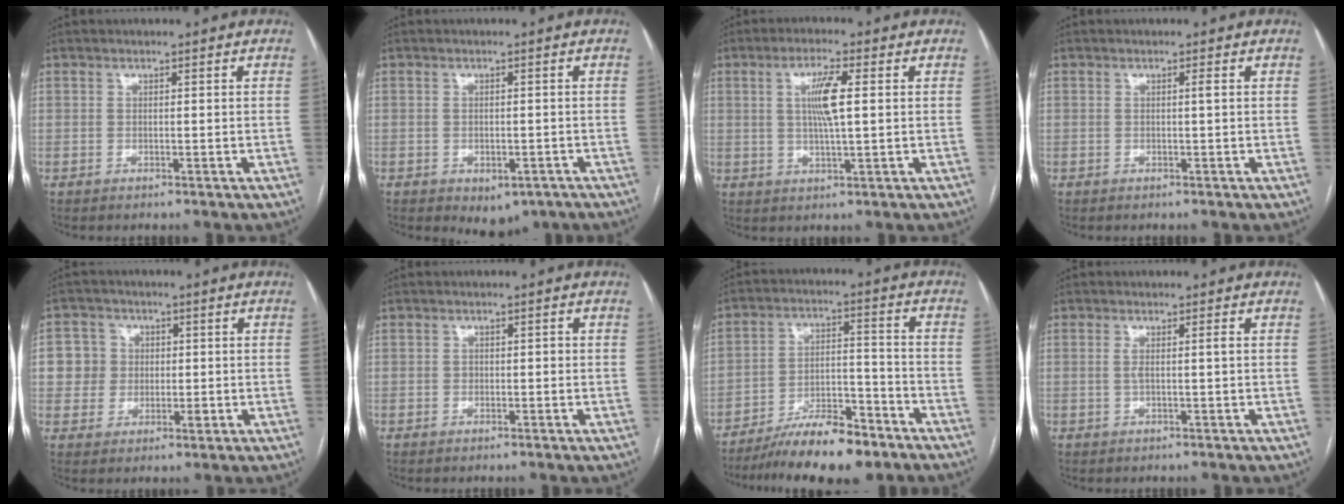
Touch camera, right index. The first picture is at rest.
{"total": 4.7, "force": [-3.0, 2.8, 2.3], "torque": [-0.017, 0.000, -0.030]}
{"total": 6.0, "force": [1.1, 0.5, 5.8], "torque": [-0.112, 0.001, 0.021]}
{"total": 0.5, "force": [0.1, -0.1, 0.5], "torque": [-0.008, 0.000, 0.003]}
{"total": 5.7, "force": [0.7, 5.6, 0.9], "torque": [-0.009, 0.019, 0.014]}
{"total": 1.1, "force": [-0.1, 0.8, 0.7], "torque": [-0.010, 0.007, -0.001]}
{"total": 12.7, "force": [-9.9, 3.1, 7.4], "torque": [-0.116, 0.009, -0.165]}
{"total": 1.4, "force": [0.1, -0.4, 1.4], "torque": [-0.027, 0.000, 0.004]}